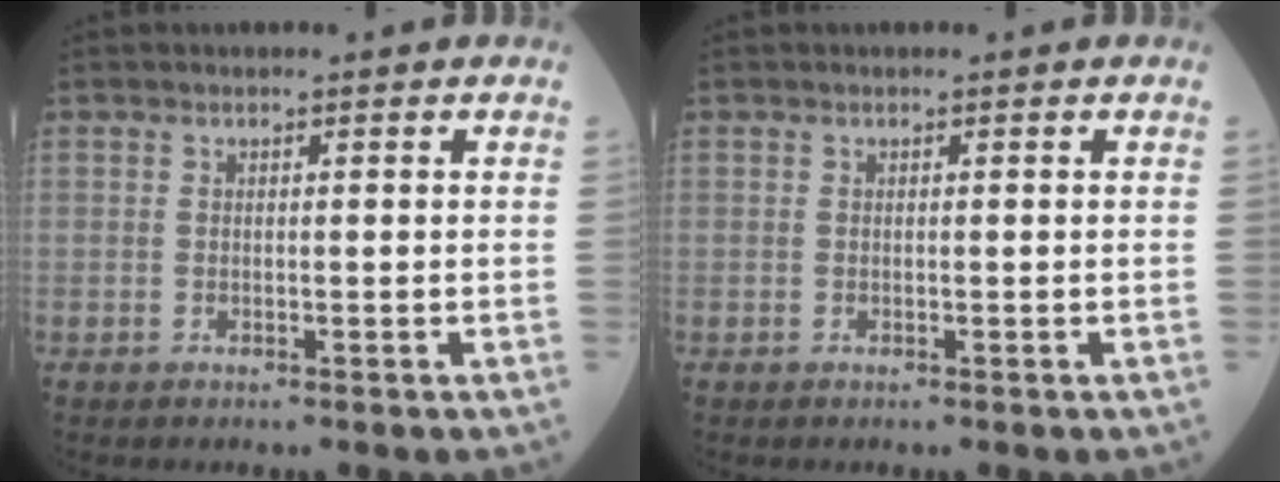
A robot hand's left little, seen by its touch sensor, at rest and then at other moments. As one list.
[{"total": 0.0}]